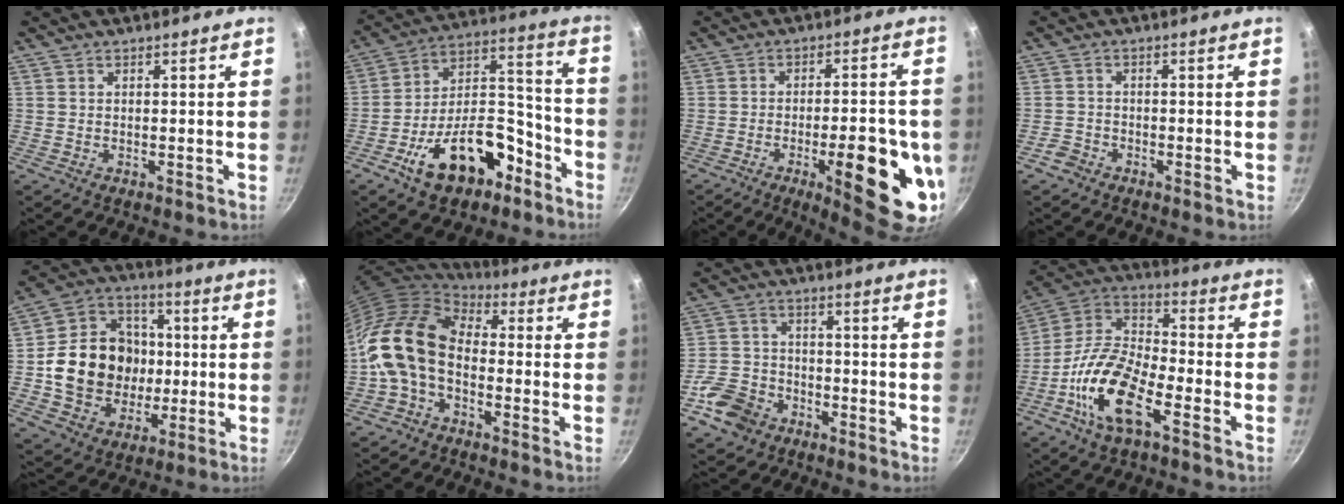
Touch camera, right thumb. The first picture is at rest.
{"total": 20.3, "force": [-10.5, 11.1, 13.4], "torque": [-0.180, 0.096, -0.163]}
{"total": 18.4, "force": [-5.1, 5.8, 16.7], "torque": [-0.196, 0.009, -0.065]}
{"total": 2.2, "force": [-1.7, 1.3, 0.6], "torque": [-0.013, 0.015, -0.034]}
{"total": 18.5, "force": [-0.9, 16.0, 9.3], "torque": [-0.127, 0.035, -0.012]}
{"total": 14.5, "force": [-2.4, 9.6, 10.6], "torque": [-0.177, 0.037, -0.064]}
{"total": 9.2, "force": [-4.9, 6.8, 3.8], "torque": [-0.060, 0.037, -0.100]}
{"total": 16.5, "force": [-7.6, 6.8, 13.0], "torque": [-0.246, 0.051, -0.167]}